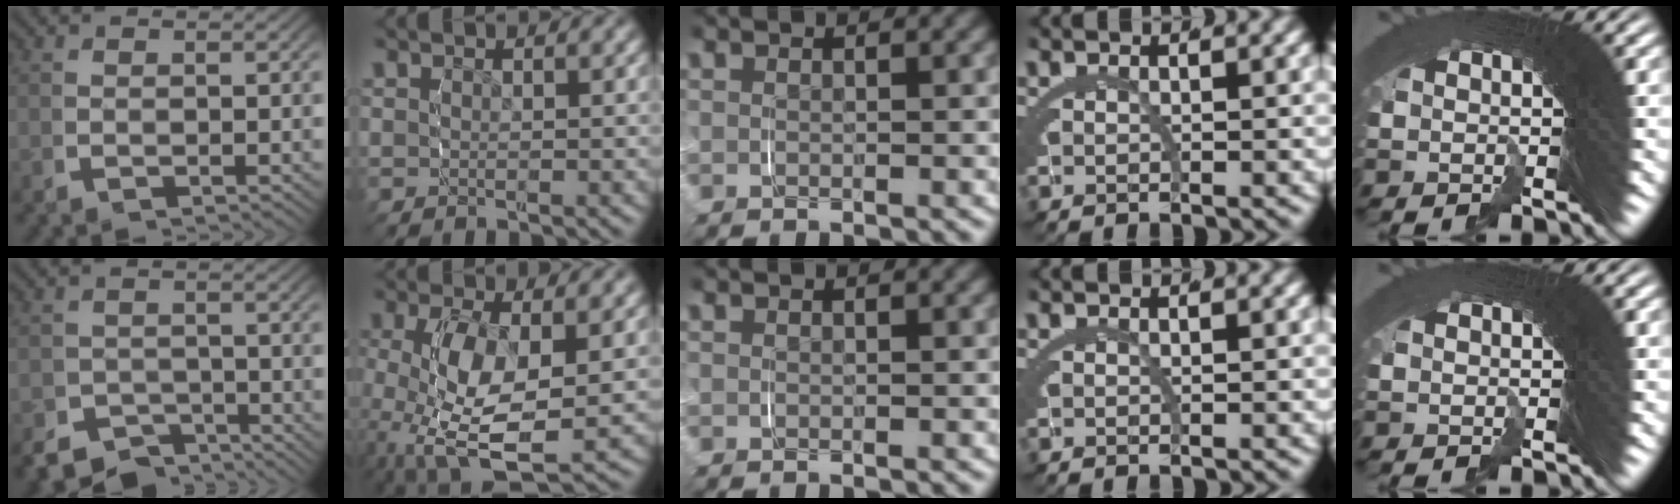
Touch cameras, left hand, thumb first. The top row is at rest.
{"thumb": {"total": 6.7, "force": [-5.5, 3.6, 1.3], "torque": [0.002, -0.035, -0.086]}, "index": {"total": 7.9, "force": [-1.4, 4.5, 6.3], "torque": [-0.158, -0.030, -0.009]}}